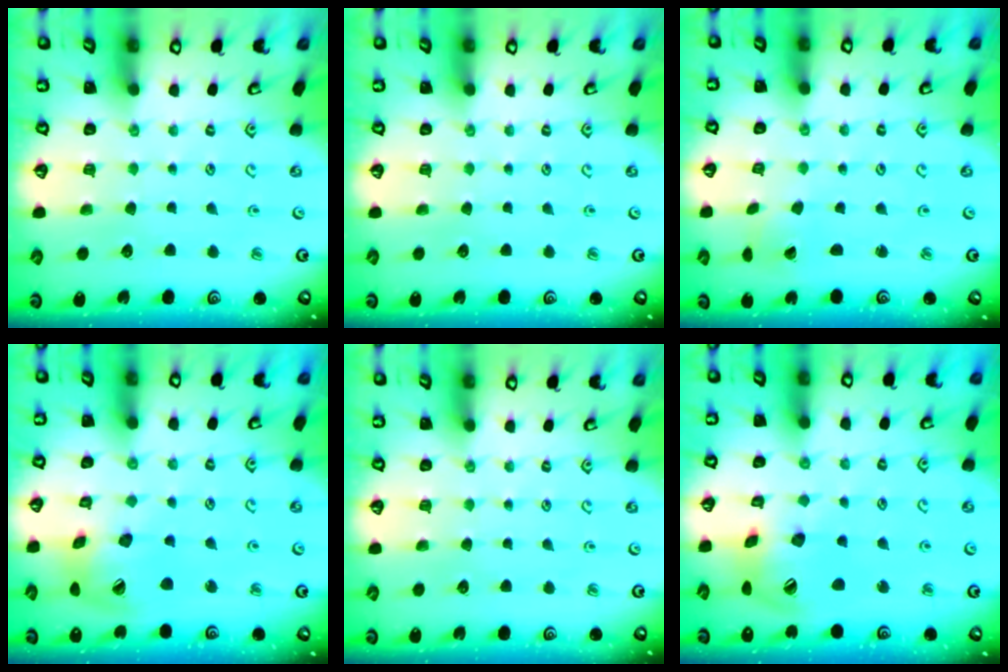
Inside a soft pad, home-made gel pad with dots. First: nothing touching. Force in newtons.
{"total": 0.0}
{"total": 1.8, "press": 1.8, "slide": 0.1}
{"total": 15.5, "press": 15.3, "slide": 2.2}
{"total": 0.0}
{"total": 16.3, "press": 16.1, "slide": 2.1}